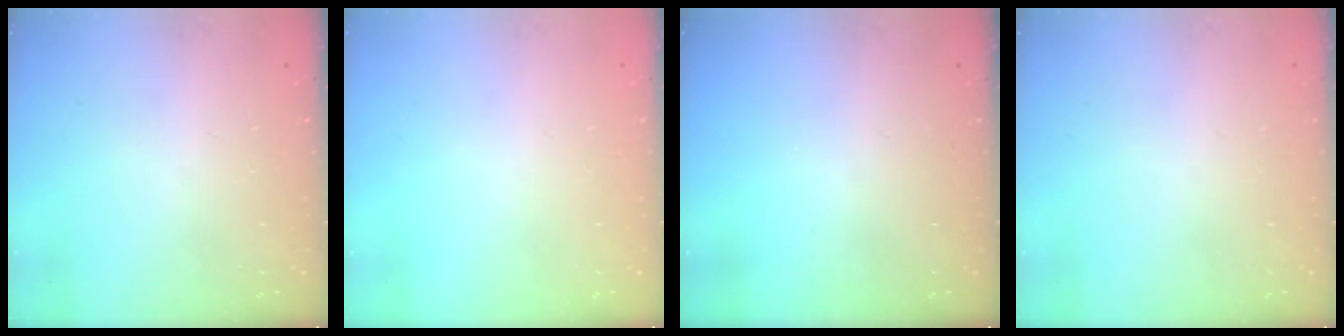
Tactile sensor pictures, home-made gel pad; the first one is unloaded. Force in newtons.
{"total": 0.0}
{"total": 0.0}
{"total": 0.0}